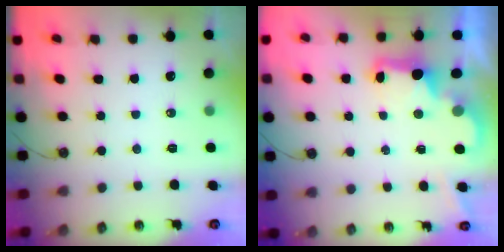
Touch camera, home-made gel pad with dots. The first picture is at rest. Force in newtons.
{"total": 2.7, "press": 2.7, "slide": 0.6}